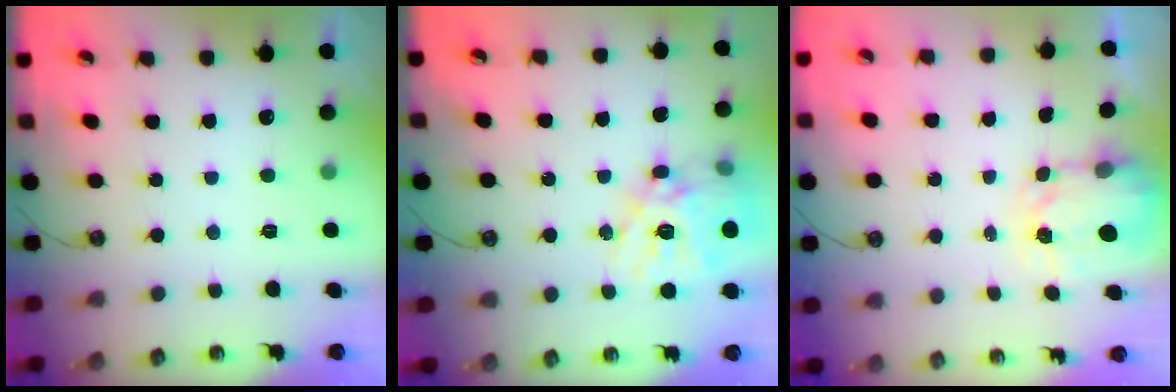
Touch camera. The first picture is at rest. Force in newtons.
{"total": 19.2, "press": 19.1, "slide": 1.9}
{"total": 3.5, "press": 3.4, "slide": 0.6}